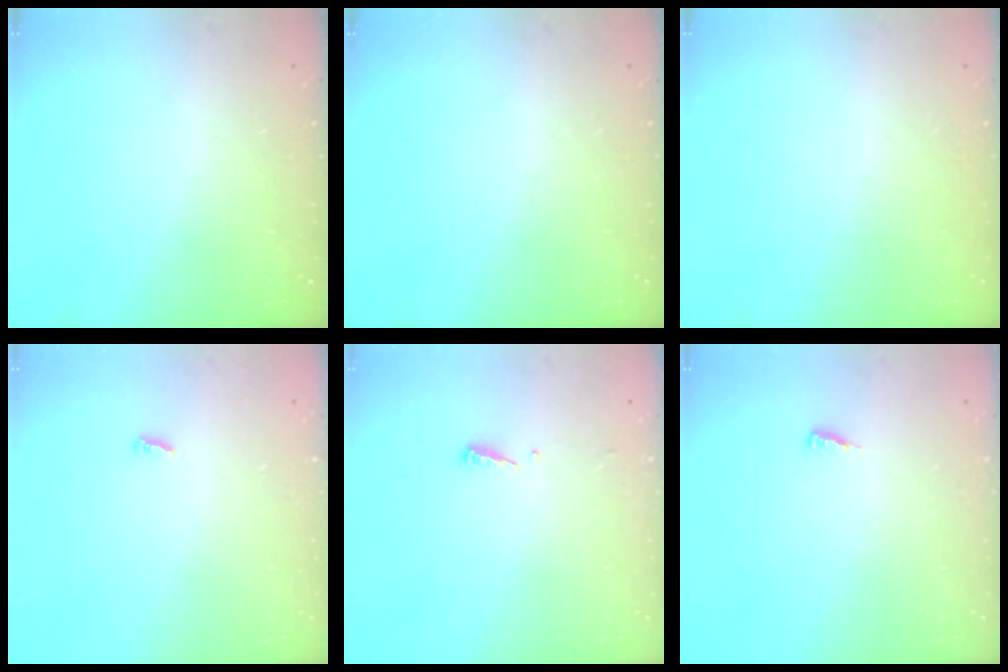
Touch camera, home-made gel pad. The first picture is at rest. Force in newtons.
{"total": 0.0}
{"total": 0.0}
{"total": 3.0, "press": 3.0, "slide": 0.0}
{"total": 3.7, "press": 3.6, "slide": 0.5}
{"total": 3.7, "press": 3.7, "slide": 0.5}